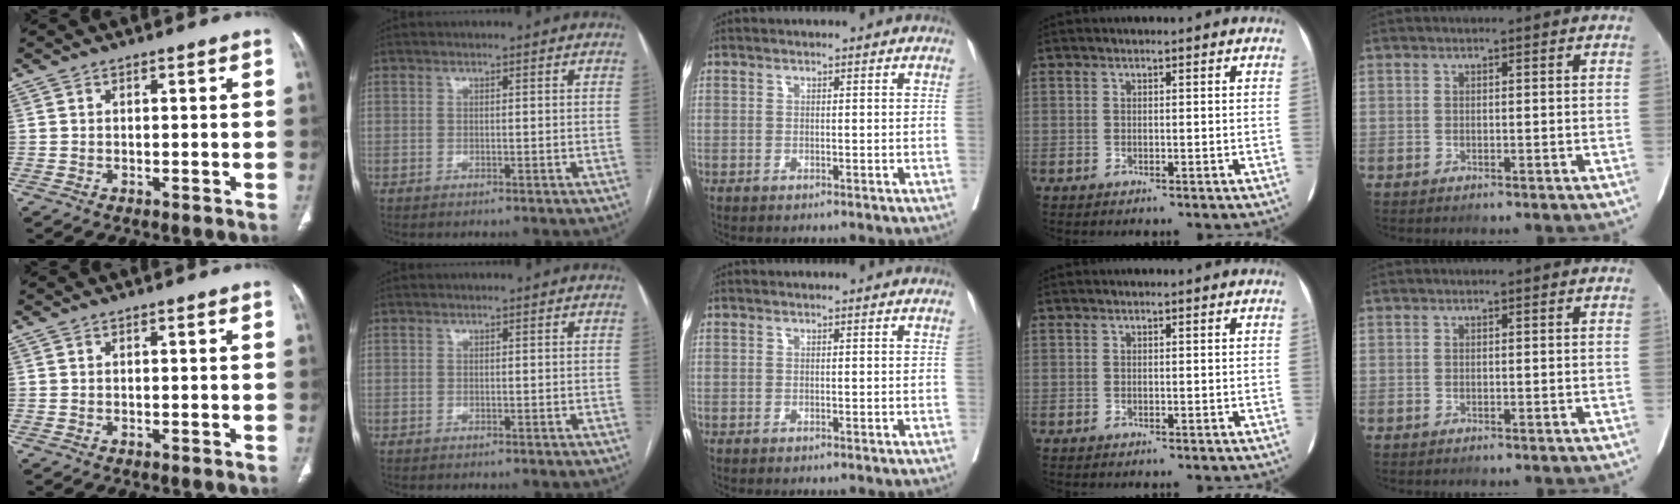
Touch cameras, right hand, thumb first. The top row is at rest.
{}